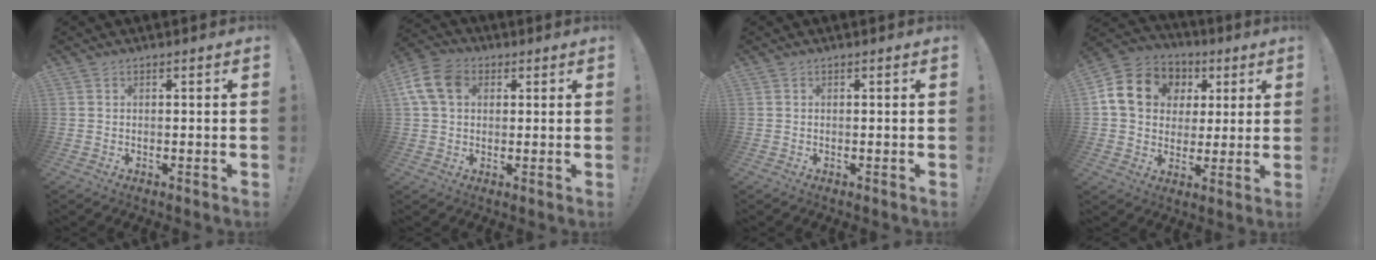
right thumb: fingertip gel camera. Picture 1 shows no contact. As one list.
[{"total": 11.2, "force": [3.4, 8.1, 6.9], "torque": [-0.143, 0.002, 0.069]}, {"total": 0.0}, {"total": 15.8, "force": [4.7, 12.9, 7.7], "torque": [-0.115, -0.001, 0.101]}]